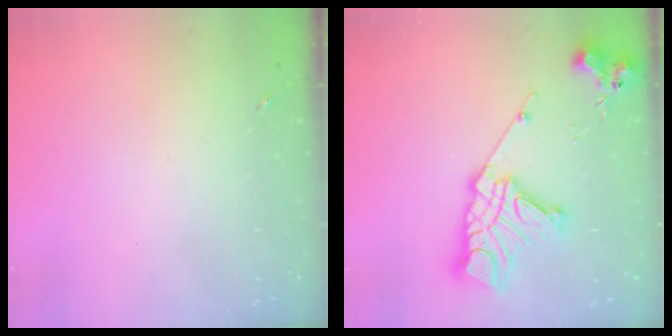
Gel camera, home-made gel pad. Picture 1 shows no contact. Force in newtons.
{"total": 19.3, "press": 19.2, "slide": 1.8}